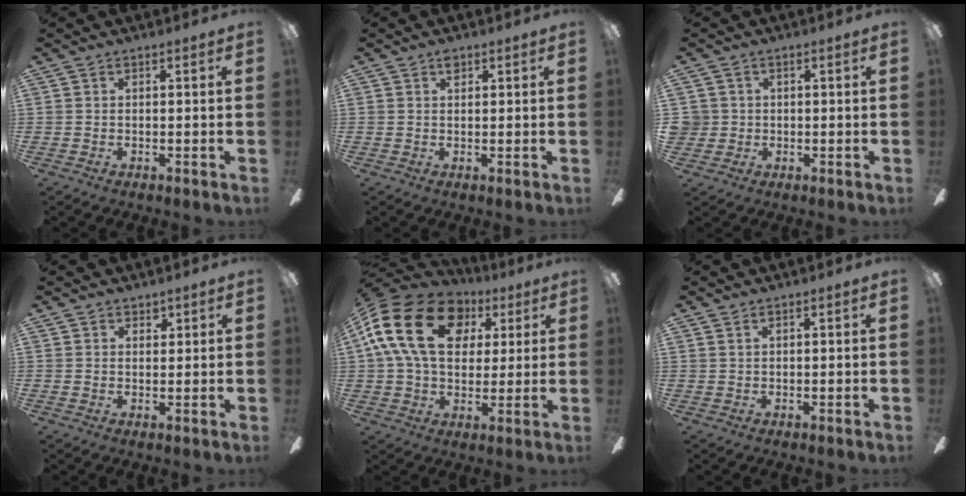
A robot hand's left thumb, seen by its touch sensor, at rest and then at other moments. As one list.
[{"total": 1.7, "force": [1.2, 1.0, 0.8], "torque": [-0.003, -0.008, 0.020]}, {"total": 3.3, "force": [0.4, 3.3, 0.3], "torque": [-0.008, 0.003, 0.009]}, {"total": 2.5, "force": [2.0, 1.4, 0.1], "torque": [0.000, -0.009, 0.039]}, {"total": 20.8, "force": [6.2, 14.8, 13.2], "torque": [-0.254, 0.004, 0.110]}, {"total": 0.9, "force": [0.8, 0.3, 0.0], "torque": [-0.001, 0.000, 0.016]}]